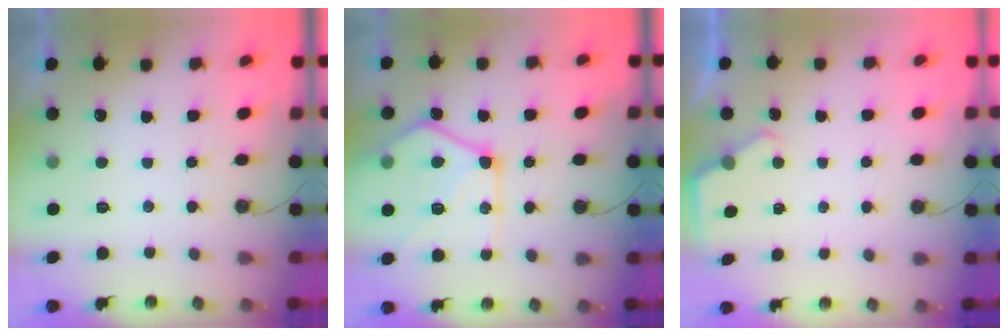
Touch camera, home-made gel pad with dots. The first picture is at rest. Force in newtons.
{"total": 18.9, "press": 18.8, "slide": 1.7}
{"total": 2.8, "press": 2.8, "slide": 0.5}